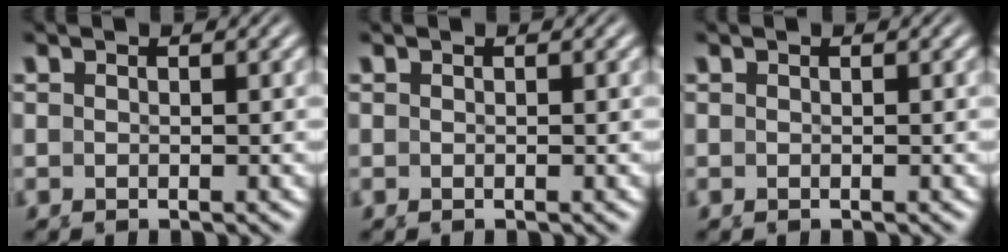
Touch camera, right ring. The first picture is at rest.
{"total": 0.0}
{"total": 0.0}